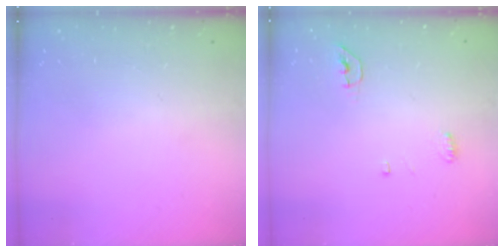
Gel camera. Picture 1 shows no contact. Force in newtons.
{"total": 4.4, "press": 4.3, "slide": 0.8}